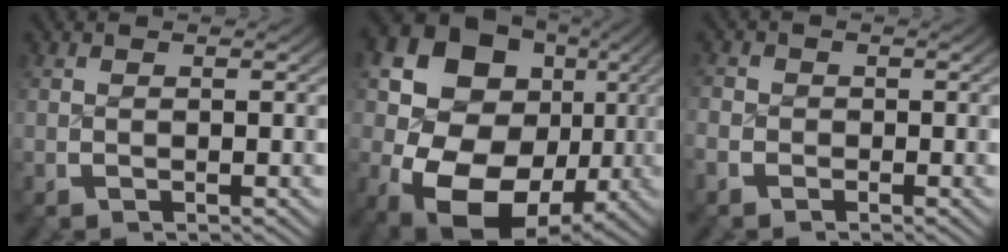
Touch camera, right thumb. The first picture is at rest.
{"total": 18.8, "force": [-1.7, 14.5, 11.8], "torque": [-0.247, -0.055, -0.017]}
{"total": 1.9, "force": [-1.1, 1.6, 0.1], "torque": [-0.010, 0.001, -0.027]}